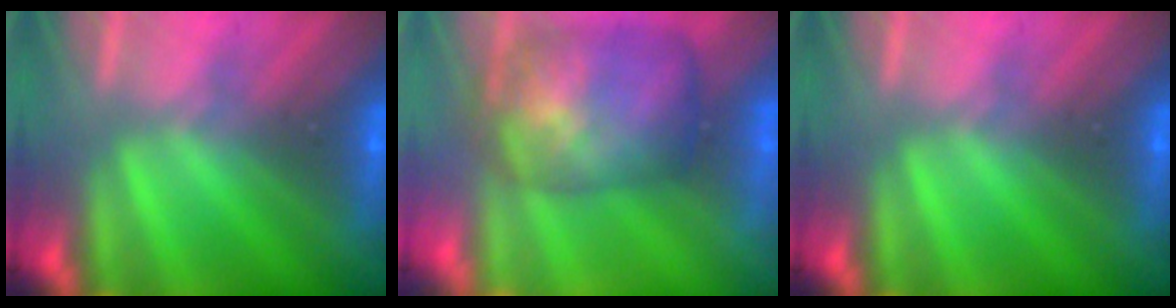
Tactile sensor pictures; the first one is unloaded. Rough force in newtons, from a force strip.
{"total": 5.5}
{"total": 0.0}